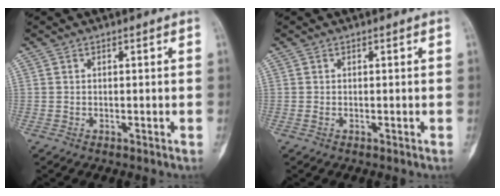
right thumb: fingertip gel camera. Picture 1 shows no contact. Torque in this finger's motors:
{"motor_torque": [0.77, 0.77, 0.10, -0.05, 0.00]}